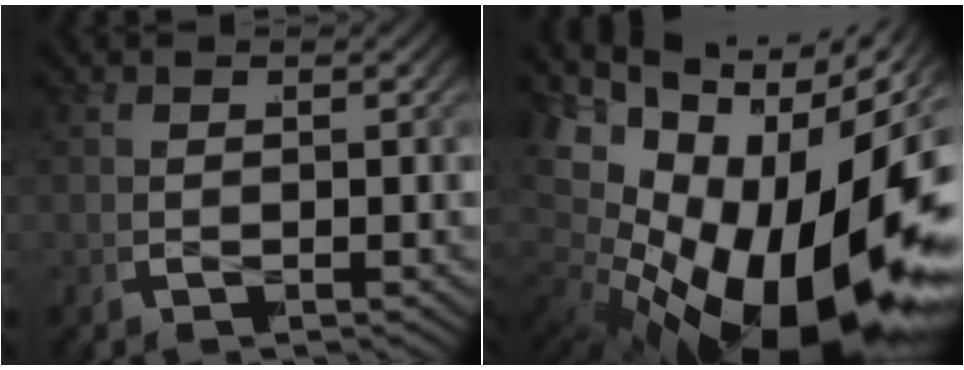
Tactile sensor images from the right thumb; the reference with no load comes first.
{"total": 20.9, "force": [-2.3, 12.9, 16.2], "torque": [-0.298, -0.034, -0.020]}